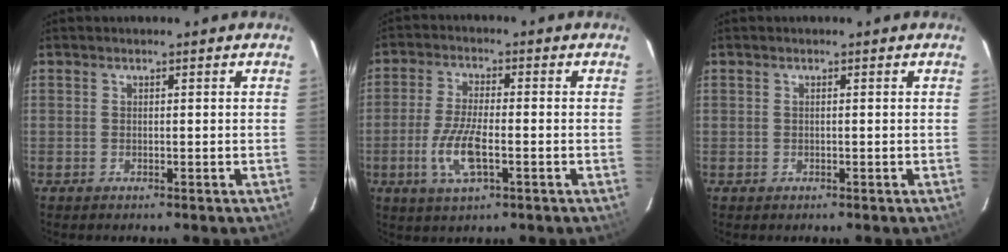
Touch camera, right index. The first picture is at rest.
{"total": 8.2, "force": [-2.6, 2.4, 7.4], "torque": [-0.158, -0.008, -0.051]}
{"total": 0.6, "force": [-0.2, 0.6, -0.1], "torque": [0.001, 0.001, 0.000]}